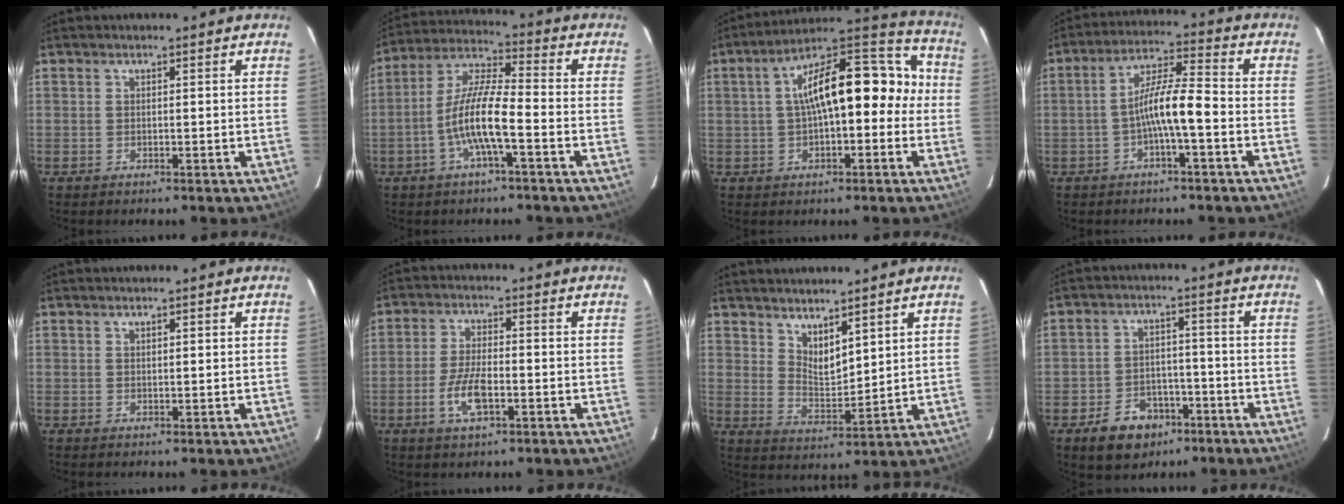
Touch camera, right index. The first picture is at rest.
{"total": 9.9, "force": [-3.7, 1.4, 9.1], "torque": [-0.193, 0.005, -0.074]}
{"total": 17.1, "force": [-0.3, 7.8, 15.2], "torque": [-0.240, 0.051, -0.008]}
{"total": 7.8, "force": [-2.6, 0.8, 7.3], "torque": [-0.147, 0.015, -0.046]}
{"total": 0.7, "force": [0.5, 0.2, 0.3], "torque": [-0.006, 0.002, 0.010]}
{"total": 6.7, "force": [-2.6, 2.6, 5.6], "torque": [-0.120, -0.004, -0.050]}
{"total": 6.3, "force": [4.9, 2.2, 3.2], "torque": [-0.048, -0.008, 0.092]}
{"total": 9.4, "force": [-5.5, 6.7, 3.6], "torque": [-0.089, 0.022, -0.069]}